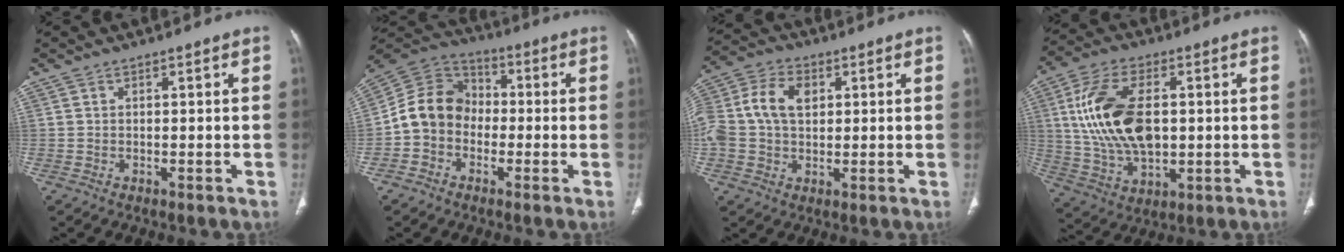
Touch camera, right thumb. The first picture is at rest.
{"total": 10.7, "force": [-2.0, 9.0, 5.4], "torque": [-0.087, 0.039, -0.051]}
{"total": 14.4, "force": [2.5, 10.4, 9.6], "torque": [-0.217, 0.020, 0.042]}
{"total": 17.2, "force": [1.9, 9.8, 14.0], "torque": [-0.262, -0.001, 0.043]}